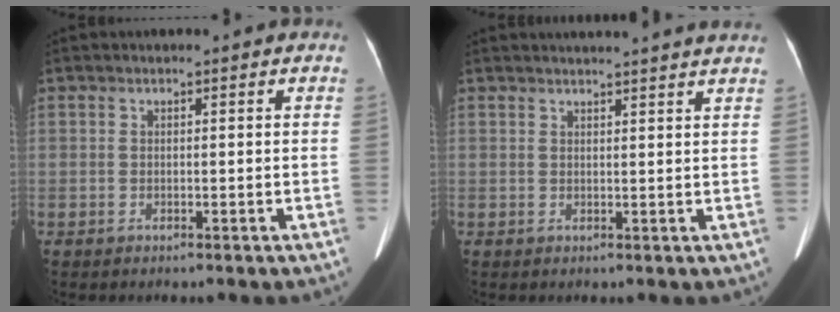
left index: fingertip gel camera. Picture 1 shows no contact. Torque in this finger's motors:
{"motor_torque": [0.64, -0.81, 0.07, 0.04]}